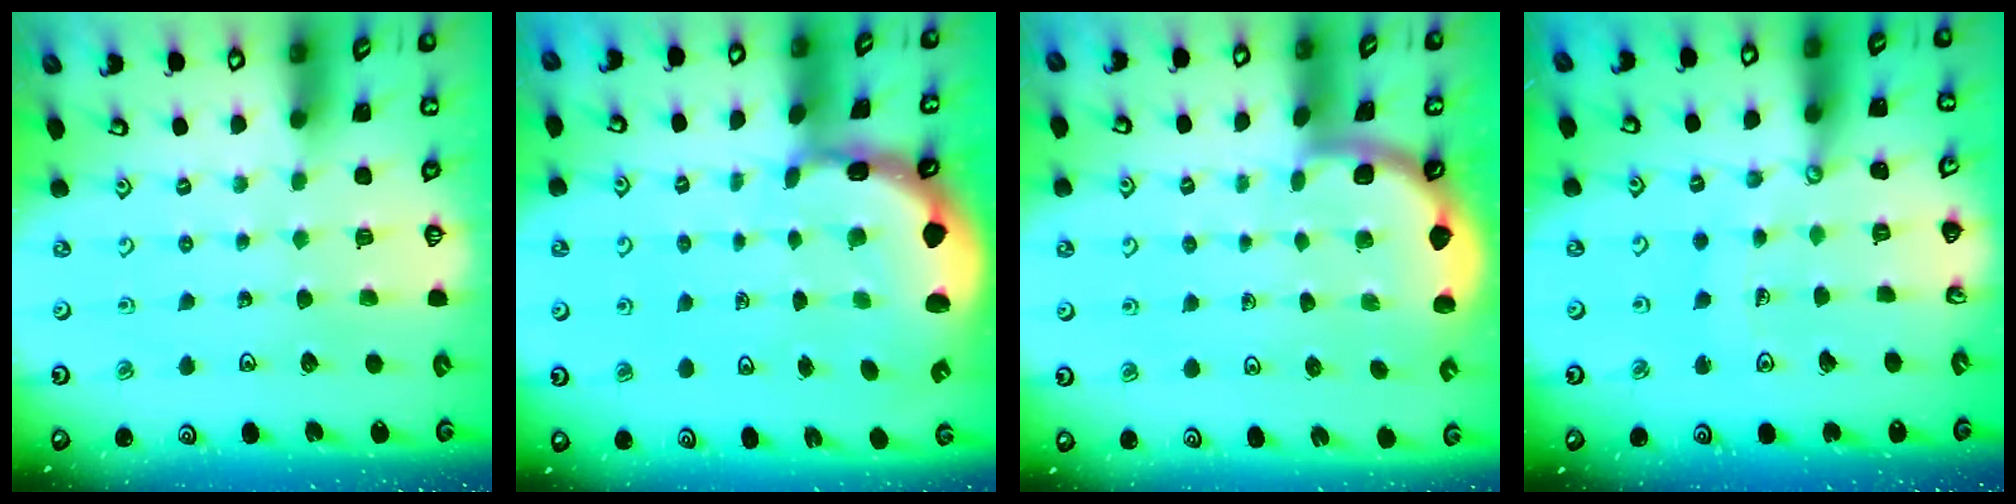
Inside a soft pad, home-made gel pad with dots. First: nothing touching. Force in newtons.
{"total": 2.2, "press": 2.0, "slide": 1.0}
{"total": 1.7, "press": 1.7, "slide": 0.0}
{"total": 8.5, "press": 8.5, "slide": 0.7}